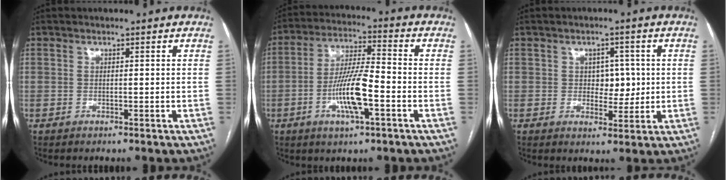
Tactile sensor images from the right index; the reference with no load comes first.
{"total": 10.7, "force": [-3.5, 1.8, 10.0], "torque": [-0.194, 0.002, -0.065]}
{"total": 4.3, "force": [0.4, 3.0, 3.1], "torque": [-0.032, 0.006, 0.011]}